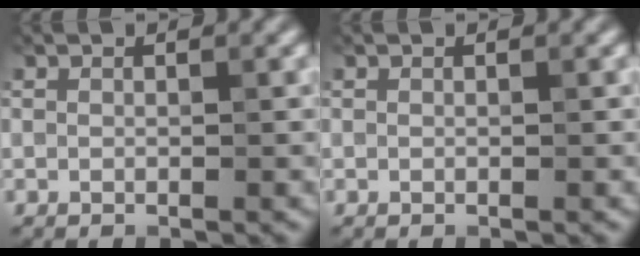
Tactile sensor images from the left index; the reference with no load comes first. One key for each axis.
{"total": 0.0}